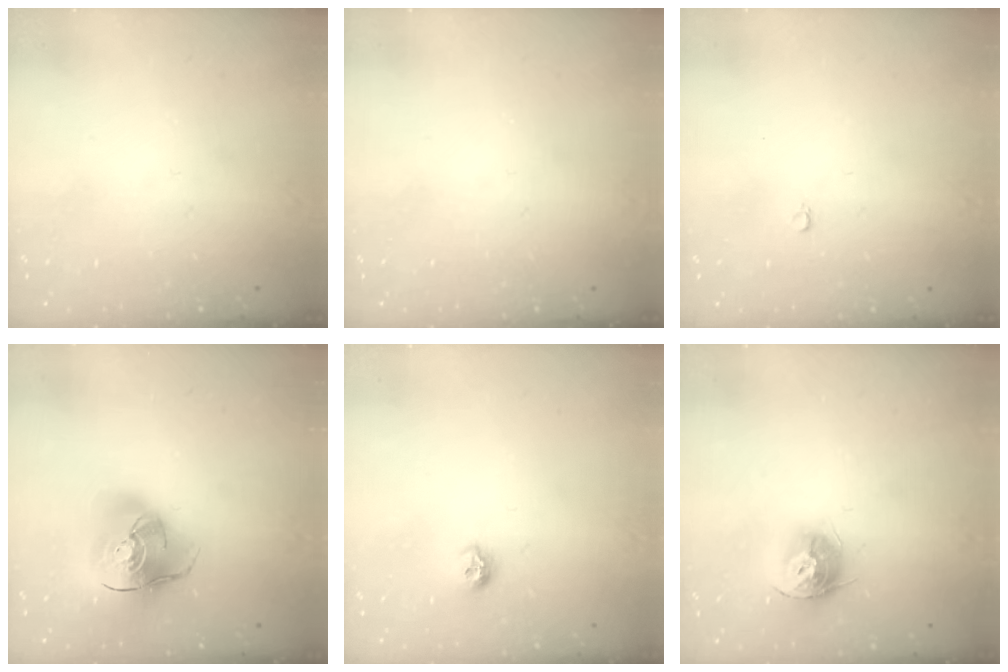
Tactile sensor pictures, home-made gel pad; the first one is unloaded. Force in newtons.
{"total": 0.0}
{"total": 2.4, "press": 2.4, "slide": 0.2}
{"total": 17.1, "press": 16.8, "slide": 2.9}
{"total": 7.2, "press": 7.2, "slide": 1.0}
{"total": 11.1, "press": 11.0, "slide": 0.9}